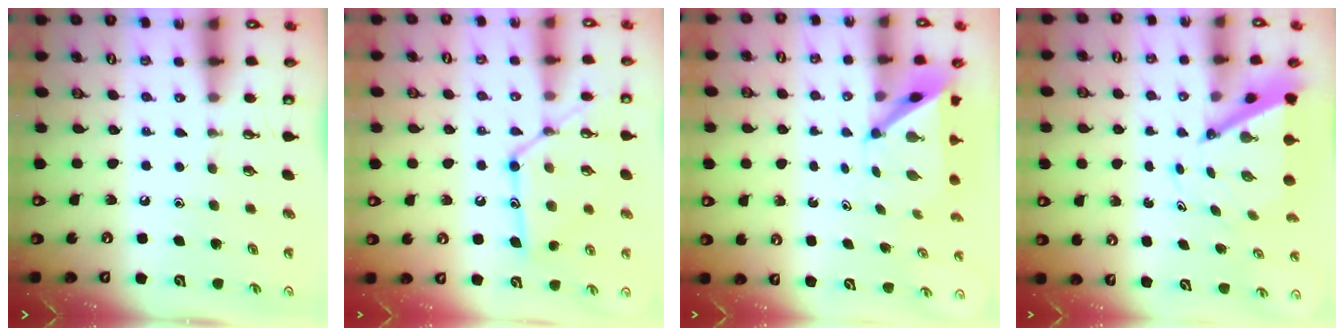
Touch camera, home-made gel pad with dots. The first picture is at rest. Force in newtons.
{"total": 15.3, "press": 15.3, "slide": 1.2}
{"total": 5.1, "press": 5.1, "slide": 0.5}
{"total": 6.8, "press": 6.8, "slide": 0.4}